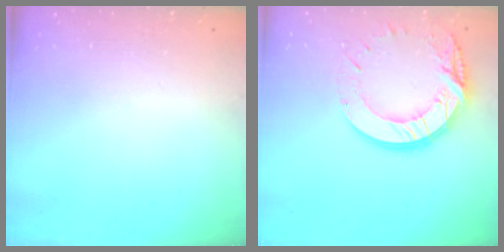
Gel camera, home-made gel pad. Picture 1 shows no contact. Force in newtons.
{"total": 15.8, "press": 15.8, "slide": 1.1}